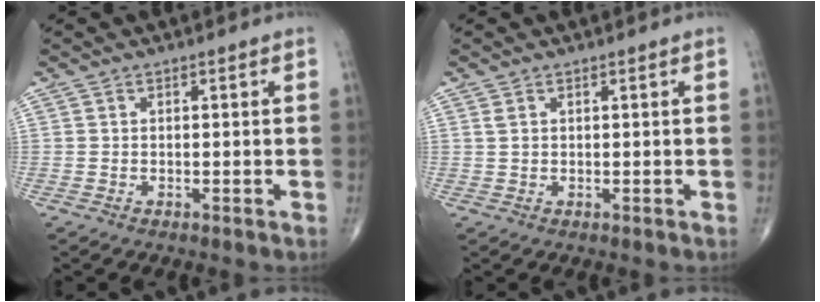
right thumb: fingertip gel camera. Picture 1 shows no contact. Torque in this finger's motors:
{"motor_torque": [-0.31, -0.31, 0.13, 0.39, -0.01]}